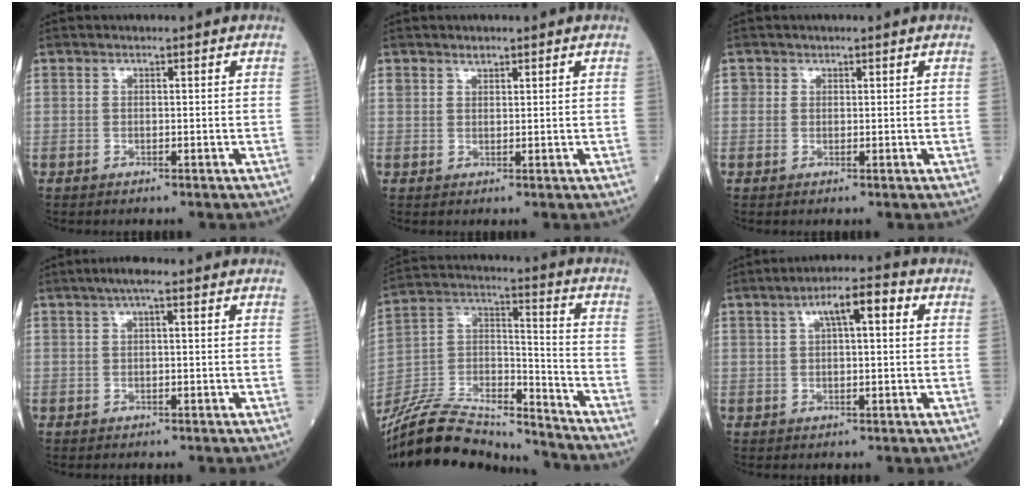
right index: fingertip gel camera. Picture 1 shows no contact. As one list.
[{"total": 3.5, "force": [2.0, 2.5, 1.4], "torque": [-0.044, 0.018, 0.048]}, {"total": 2.5, "force": [0.7, 2.3, 0.7], "torque": [-0.027, 0.015, 0.017]}, {"total": 3.1, "force": [1.5, 1.0, 2.5], "torque": [-0.056, 0.021, 0.024]}, {"total": 24.3, "force": [-22.3, 4.3, 8.5], "torque": [-0.222, 0.001, -0.389]}, {"total": 6.8, "force": [2.2, 2.0, 6.1], "torque": [-0.114, 0.029, 0.036]}]